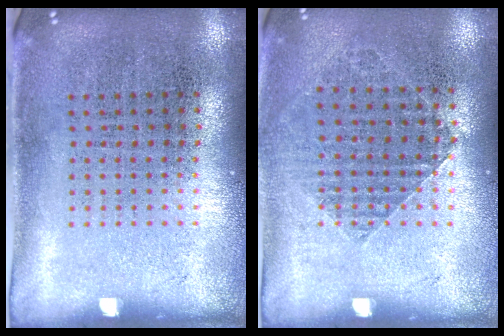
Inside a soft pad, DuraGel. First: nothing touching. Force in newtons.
{"total": 0.9, "press": 0.9, "slide": 0.1}